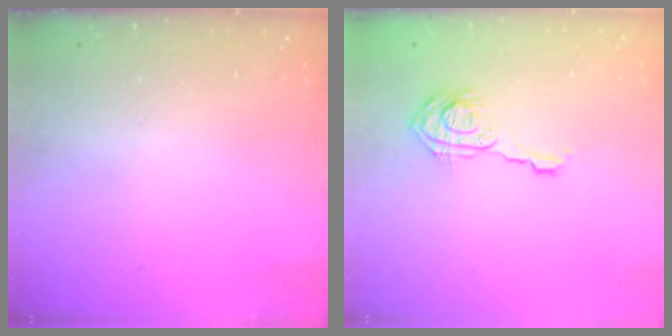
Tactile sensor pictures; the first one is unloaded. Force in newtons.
{"total": 9.7, "press": 9.7, "slide": 0.5}